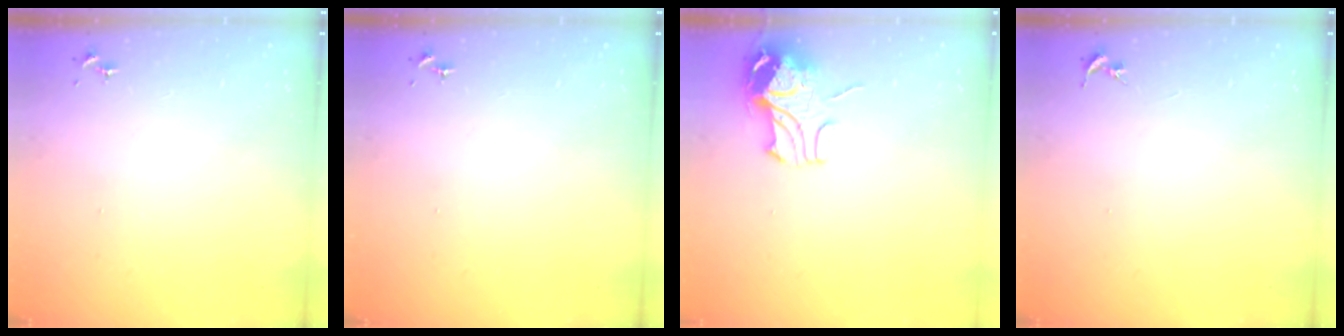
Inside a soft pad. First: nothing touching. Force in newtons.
{"total": 0.0}
{"total": 9.6, "press": 9.5, "slide": 1.1}
{"total": 0.0}